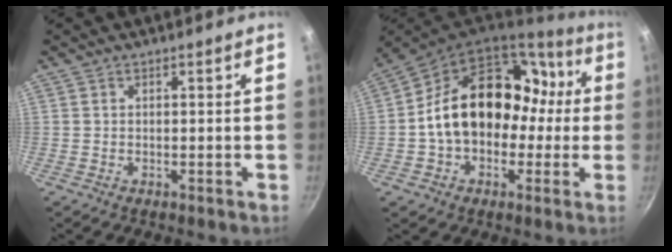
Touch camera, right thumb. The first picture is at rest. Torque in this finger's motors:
{"motor_torque": [1.12, 3.89, 2.00, -0.20, 0.21]}